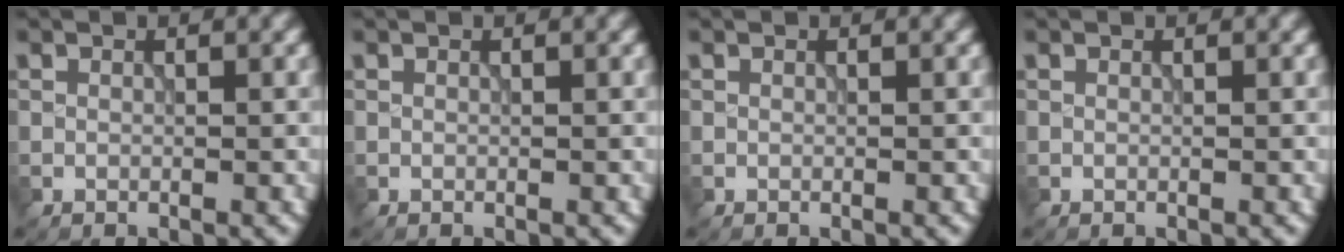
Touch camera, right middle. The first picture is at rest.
{"total": 0.0}
{"total": 0.0}
{"total": 0.0}